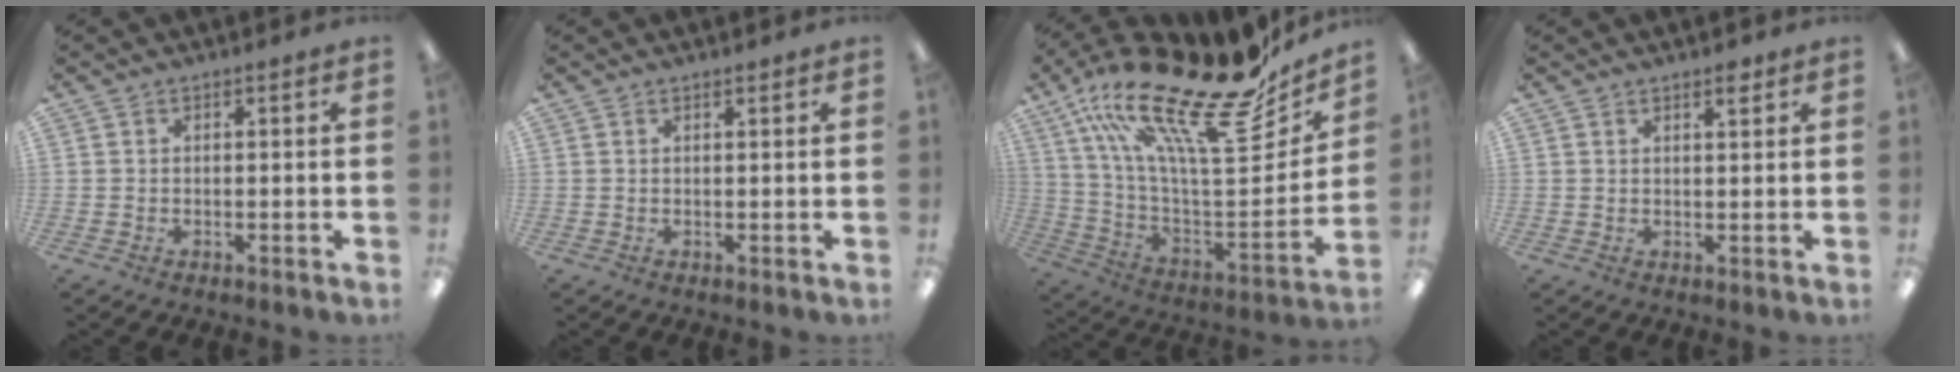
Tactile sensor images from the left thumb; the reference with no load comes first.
{"total": 0.7, "force": [0.6, 0.1, 0.2], "torque": [-0.005, 0.000, 0.012]}
{"total": 28.1, "force": [19.2, 8.6, 18.6], "torque": [-0.306, -0.144, 0.324]}
{"total": 2.5, "force": [2.0, 0.7, 1.2], "torque": [-0.011, -0.007, 0.033]}